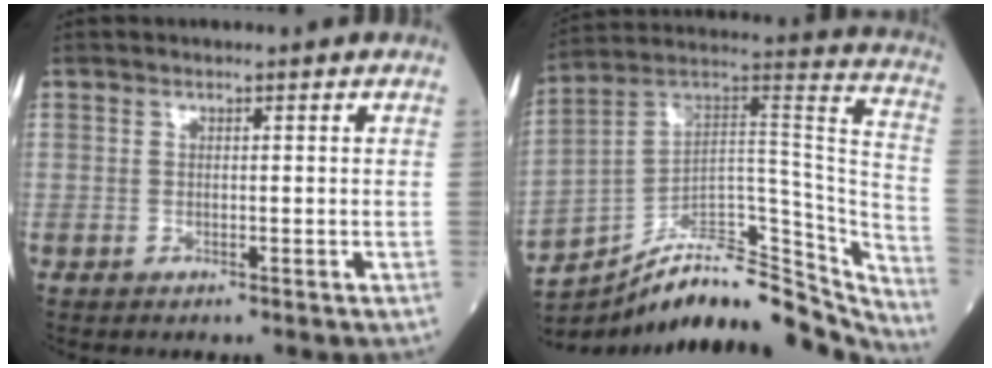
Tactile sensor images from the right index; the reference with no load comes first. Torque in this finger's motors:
{"motor_torque": [-0.45, -1.12, -0.53, -0.11]}